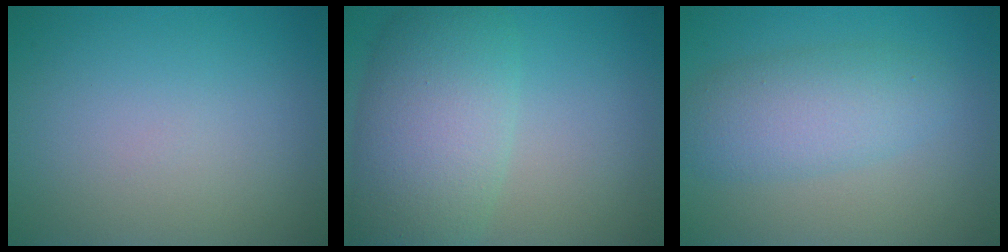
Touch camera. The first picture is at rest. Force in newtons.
{"total": 8.2, "press": 8.2, "slide": 0.3}
{"total": 4.4, "press": 4.4, "slide": 0.3}